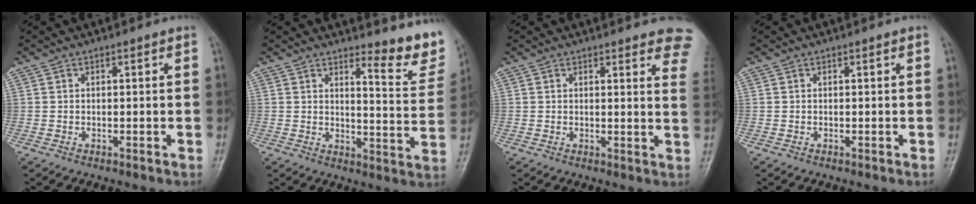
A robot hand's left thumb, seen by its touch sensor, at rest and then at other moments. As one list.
[{"total": 9.3, "force": [7.6, 2.4, 4.8], "torque": [-0.032, -0.072, 0.091]}, {"total": 9.1, "force": [7.8, 2.4, 4.1], "torque": [-0.007, -0.032, 0.061]}, {"total": 0.0}]